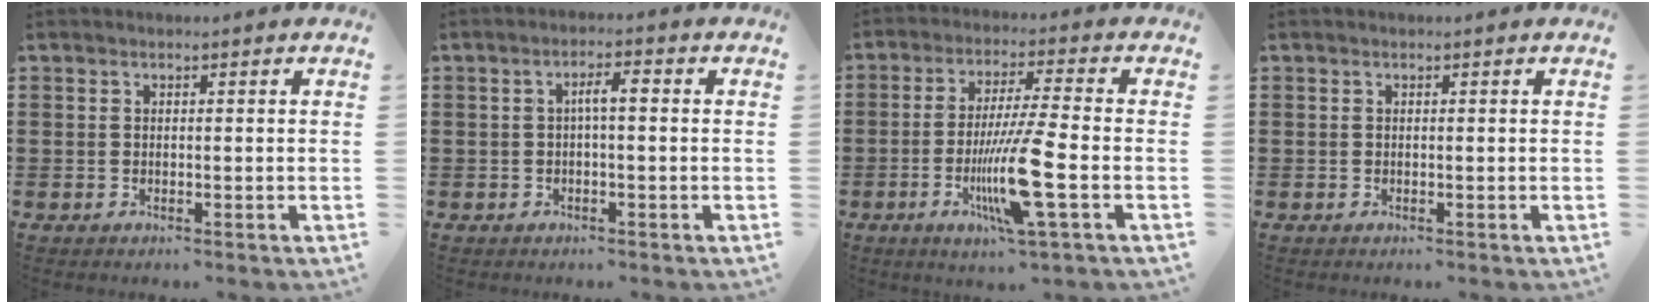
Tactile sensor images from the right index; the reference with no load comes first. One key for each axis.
{"total": 2.6, "fx": -0.1, "fy": 0.5, "fz": 2.6, "tx": -0.049, "ty": 0.005, "tz": -0.004}
{"total": 11.0, "fx": -3.3, "fy": 0.5, "fz": 10.5, "tx": -0.207, "ty": -0.019, "tz": -0.067}
{"total": 0.0}